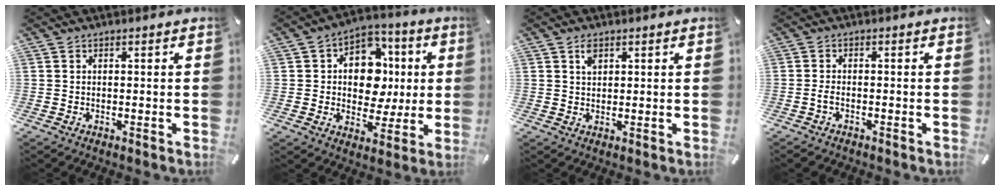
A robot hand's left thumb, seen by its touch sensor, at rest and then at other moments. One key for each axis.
{"total": 12.8, "fx": 0.8, "fy": 10.7, "fz": 6.8, "tx": -0.090, "ty": -0.001, "tz": 0.020}
{"total": 2.3, "fx": 1.3, "fy": 1.4, "fz": 1.3, "tx": -0.022, "ty": -0.002, "tz": 0.022}
{"total": 1.7, "fx": -1.0, "fy": 0.7, "fz": 1.2, "tx": -0.028, "ty": 0.001, "tz": -0.020}